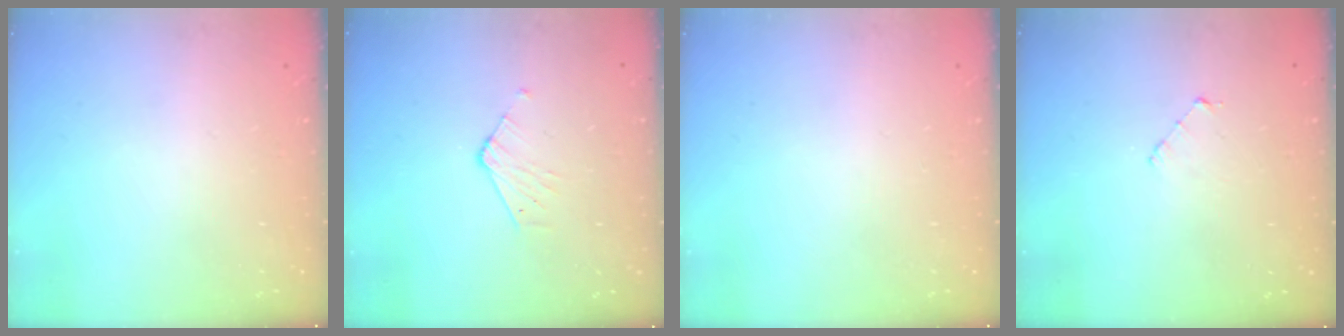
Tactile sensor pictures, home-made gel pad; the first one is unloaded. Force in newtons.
{"total": 3.6, "press": 3.6, "slide": 0.3}
{"total": 0.0}
{"total": 2.9, "press": 2.9, "slide": 0.2}